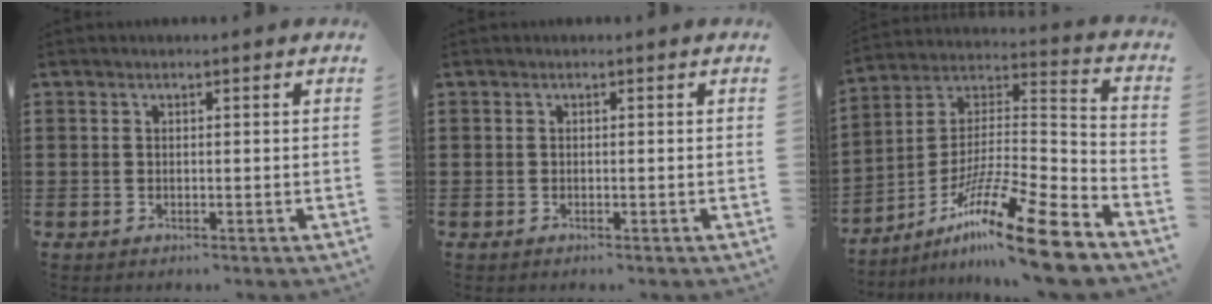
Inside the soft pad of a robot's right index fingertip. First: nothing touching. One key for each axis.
{"total": 0.0}
{"total": 17.0, "fx": -12.3, "fy": 1.1, "fz": 11.7, "tx": -0.201, "ty": 0.029, "tz": -0.224}